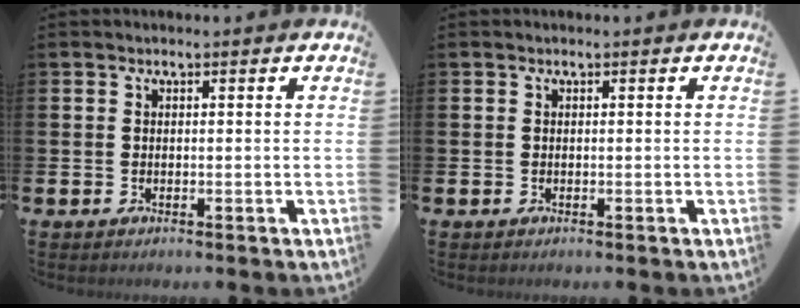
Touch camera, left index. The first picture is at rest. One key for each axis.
{"total": 0.0}